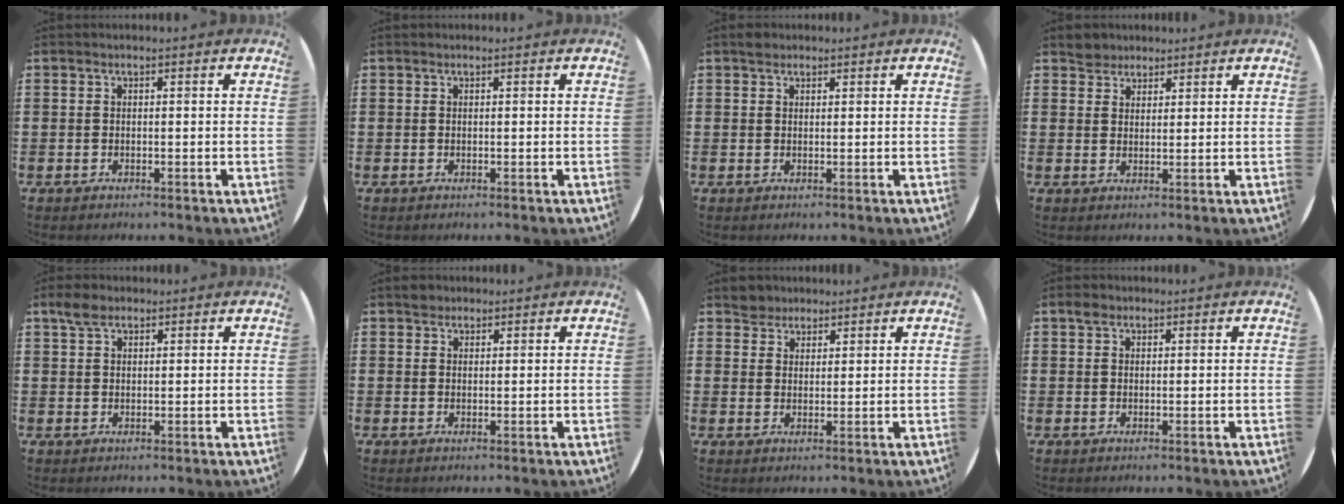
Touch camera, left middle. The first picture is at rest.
{"total": 0.0}
{"total": 1.1, "force": [0.9, 0.5, 0.2], "torque": [0.003, 0.001, 0.016]}
{"total": 2.6, "force": [2.3, 1.1, -0.3], "torque": [0.007, 0.002, 0.046]}
{"total": 2.6, "force": [1.9, 1.3, 1.1], "torque": [-0.017, 0.004, 0.033]}
{"total": 1.4, "force": [1.2, 0.7, 0.1], "torque": [0.006, 0.001, 0.021]}
{"total": 2.8, "force": [2.5, 1.3, -0.4], "torque": [0.008, 0.002, 0.049]}
{"total": 1.3, "force": [1.0, 0.8, 0.3], "torque": [0.001, 0.002, 0.017]}